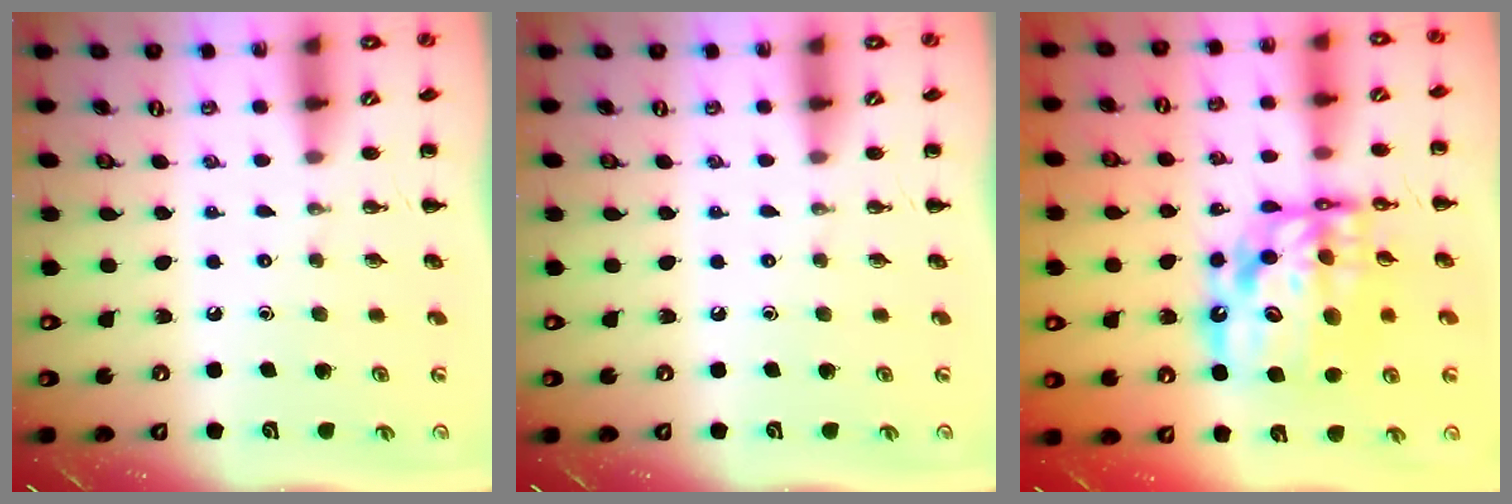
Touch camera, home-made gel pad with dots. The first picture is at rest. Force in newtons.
{"total": 0.0}
{"total": 17.6, "press": 17.1, "slide": 4.4}